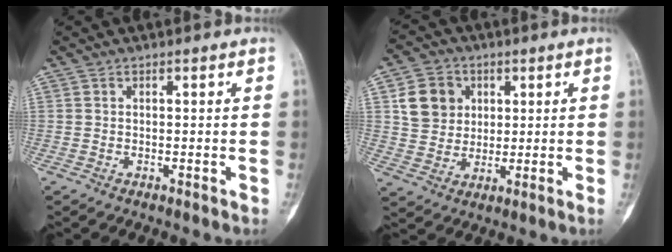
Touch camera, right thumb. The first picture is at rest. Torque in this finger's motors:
{"motor_torque": [0.56, 0.90, 0.02, -0.12, -0.13]}